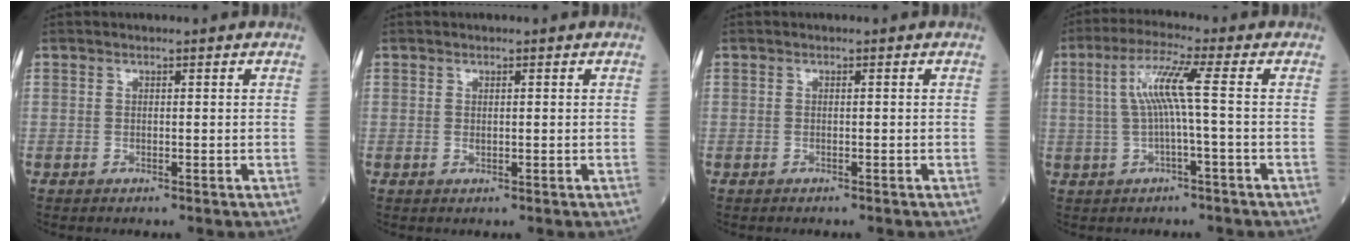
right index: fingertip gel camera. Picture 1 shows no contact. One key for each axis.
{"total": 0.6, "fx": 0.1, "fy": 0.3, "fz": 0.6, "tx": -0.017, "ty": -0.003, "tz": 0.003}
{"total": 1.0, "fx": -0.7, "fy": 0.3, "fz": 0.6, "tx": -0.019, "ty": -0.003, "tz": -0.005}
{"total": 6.9, "fx": 0.3, "fy": -0.5, "fz": 6.9, "tx": -0.140, "ty": 0.017, "tz": 0.009}